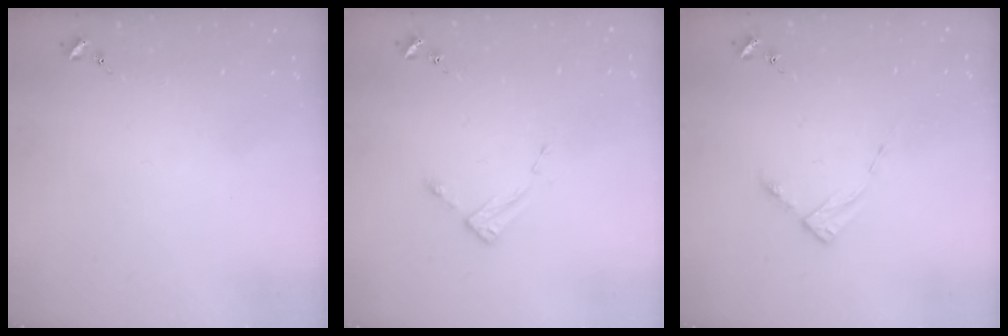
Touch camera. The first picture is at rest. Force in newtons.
{"total": 2.7, "press": 2.7, "slide": 0.4}
{"total": 2.8, "press": 2.8, "slide": 0.4}